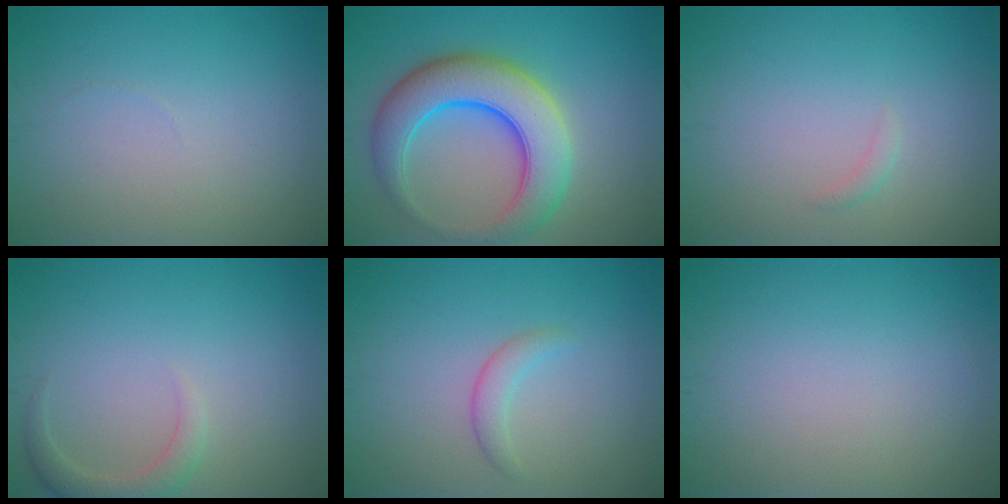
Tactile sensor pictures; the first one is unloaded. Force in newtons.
{"total": 8.4, "press": 8.4, "slide": 0.2}
{"total": 0.6, "press": 0.6, "slide": 0.0}
{"total": 2.2, "press": 2.2, "slide": 0.3}
{"total": 1.6, "press": 1.6, "slide": 0.2}
{"total": 0.0}